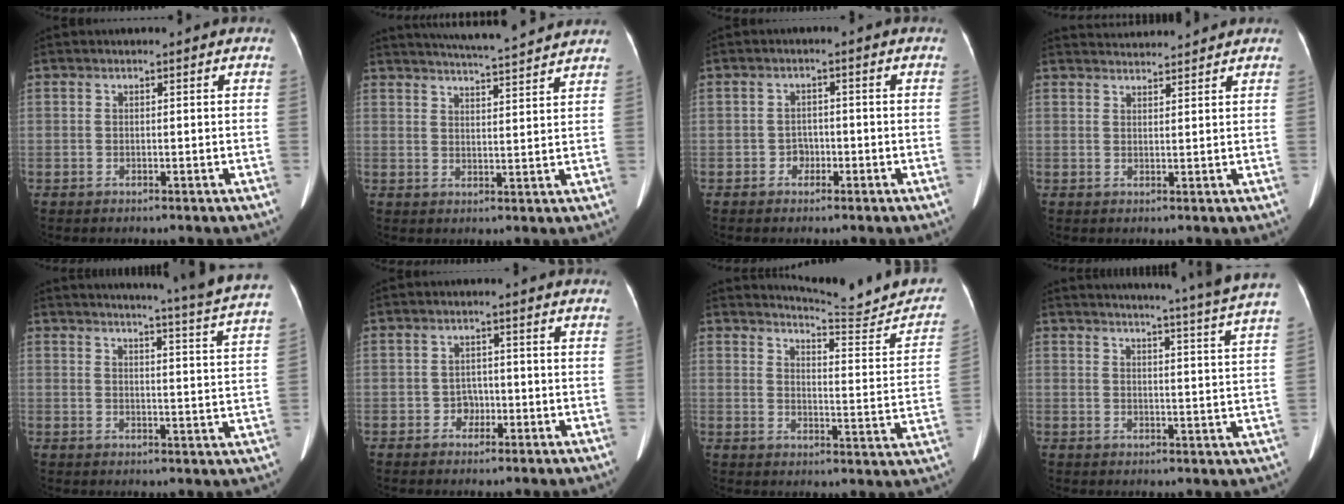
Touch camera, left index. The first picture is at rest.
{"total": 12.5, "force": [11.6, -0.2, 4.6], "torque": [-0.077, 0.016, 0.154]}
{"total": 1.9, "force": [-1.0, 1.5, 0.7], "torque": [-0.007, 0.007, -0.018]}
{"total": 5.4, "force": [5.3, -0.1, 0.6], "torque": [-0.016, 0.028, 0.079]}
{"total": 16.3, "force": [15.0, -2.3, 5.9], "torque": [-0.091, -0.082, 0.165]}
{"total": 2.2, "force": [-1.1, 1.8, 0.9], "torque": [-0.009, 0.007, -0.018]}
{"total": 12.6, "force": [12.4, 0.8, 2.2], "torque": [-0.017, -0.050, 0.148]}
{"total": 17.0, "force": [15.3, -2.5, 6.8], "torque": [-0.107, -0.065, 0.173]}